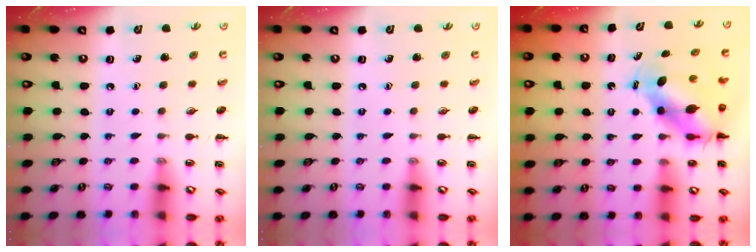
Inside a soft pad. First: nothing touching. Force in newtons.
{"total": 0.0}
{"total": 8.8, "press": 8.6, "slide": 1.5}